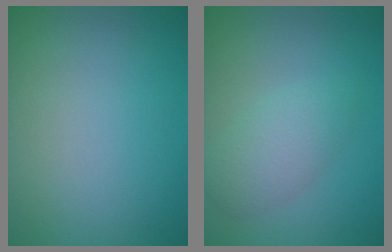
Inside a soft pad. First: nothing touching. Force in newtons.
{"total": 2.9, "press": 2.9, "slide": 0.2}